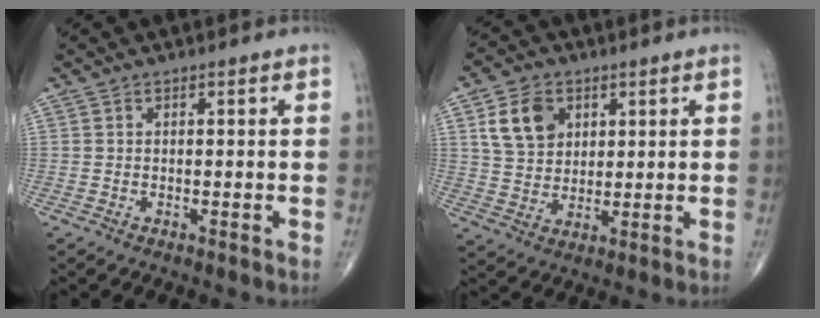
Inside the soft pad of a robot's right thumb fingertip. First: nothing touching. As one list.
[{"total": 9.0, "force": [3.5, 6.7, 4.9], "torque": [-0.069, -0.011, 0.069]}]